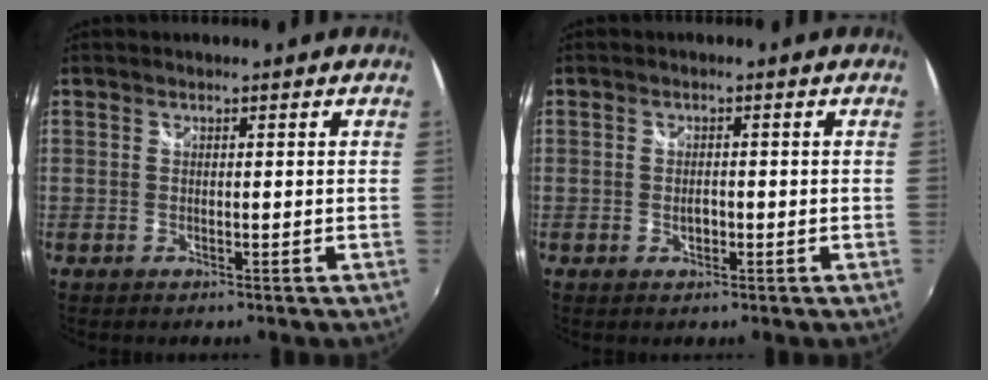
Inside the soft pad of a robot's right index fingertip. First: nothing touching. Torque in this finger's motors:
{"motor_torque": [0.14, -0.13, 0.07, 0.02]}